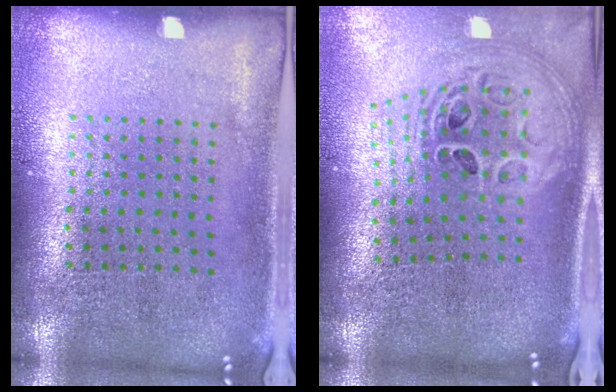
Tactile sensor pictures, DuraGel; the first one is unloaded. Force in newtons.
{"total": 2.1, "press": 1.4, "slide": 1.5}